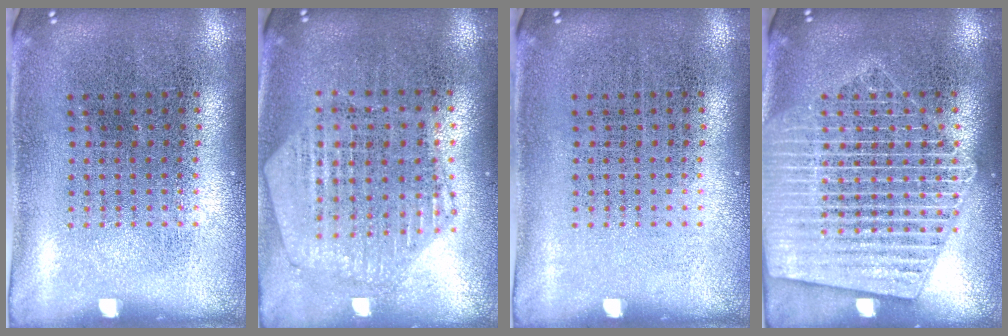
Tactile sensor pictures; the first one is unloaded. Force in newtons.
{"total": 1.2, "press": 1.1, "slide": 0.2}
{"total": 0.0}
{"total": 3.9, "press": 3.9, "slide": 0.5}